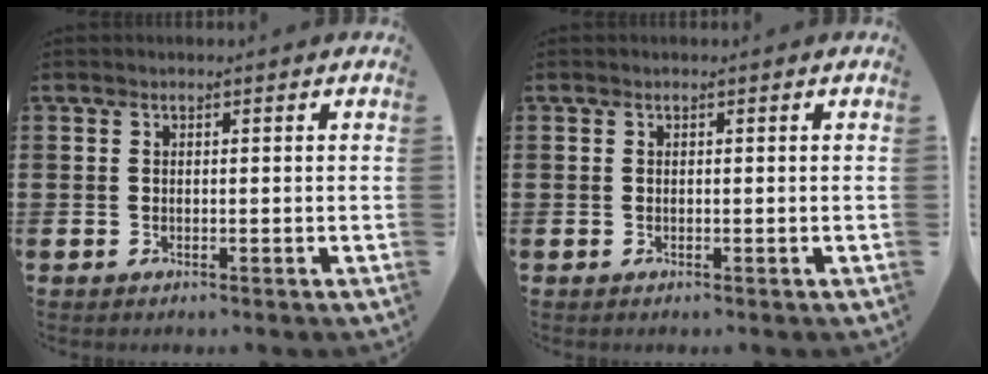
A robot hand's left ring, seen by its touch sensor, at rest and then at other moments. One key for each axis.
{"total": 0.0}